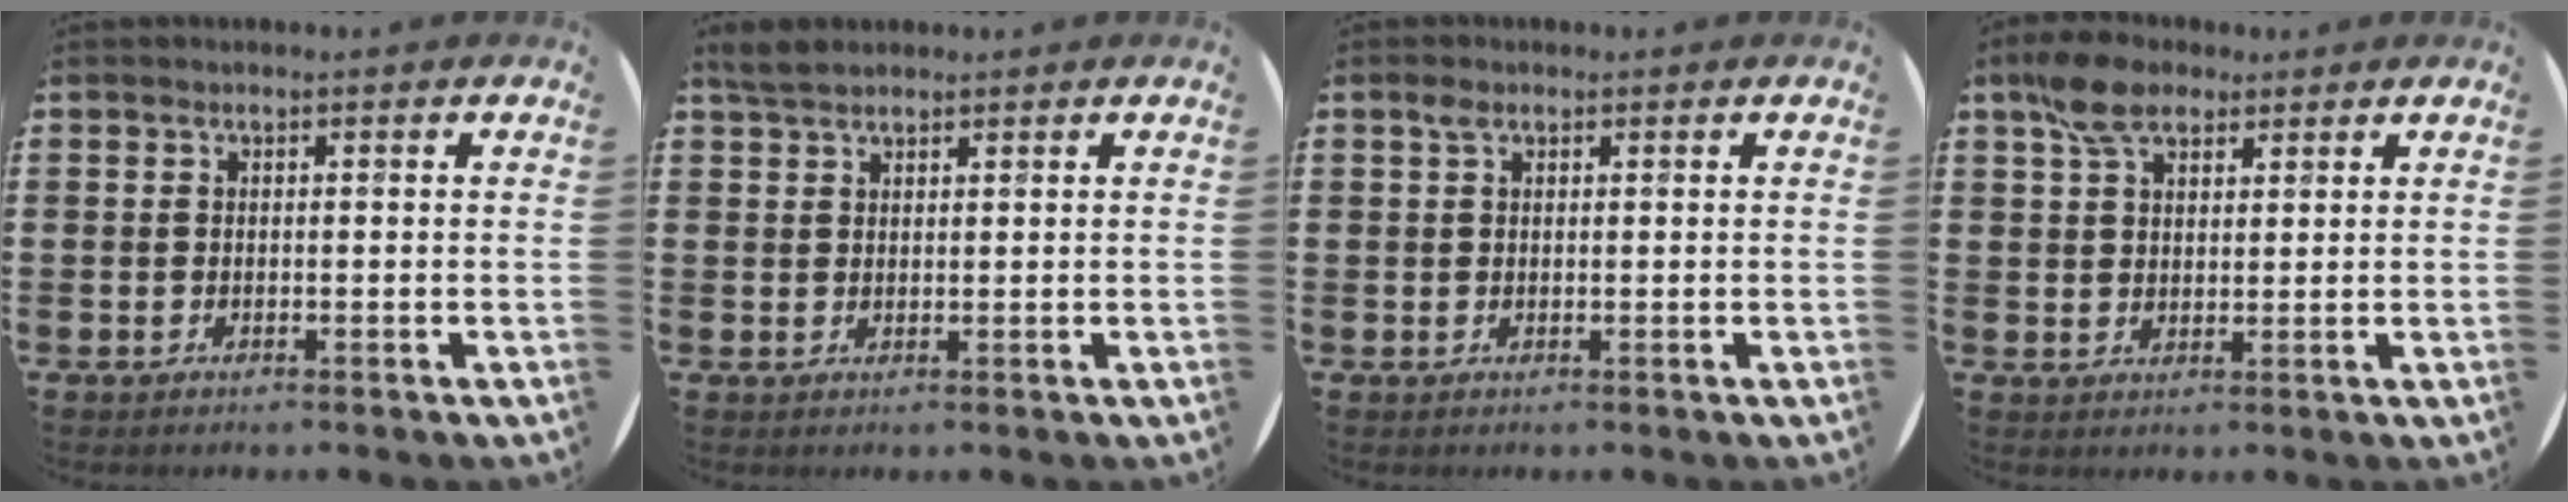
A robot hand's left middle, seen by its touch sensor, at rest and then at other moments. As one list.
[{"total": 2.6, "force": [2.3, 0.8, 0.9], "torque": [-0.015, 0.003, 0.042]}, {"total": 0.7, "force": [0.4, 0.4, 0.4], "torque": [-0.002, 0.000, 0.005]}, {"total": 5.7, "force": [4.1, 2.9, 2.8], "torque": [-0.058, 0.004, 0.076]}]